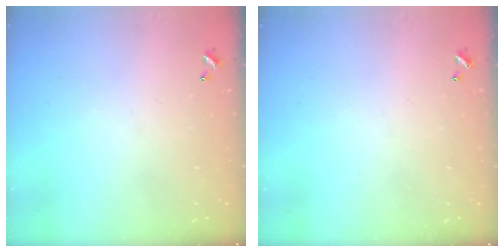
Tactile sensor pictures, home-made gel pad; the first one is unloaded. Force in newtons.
{"total": 0.0}